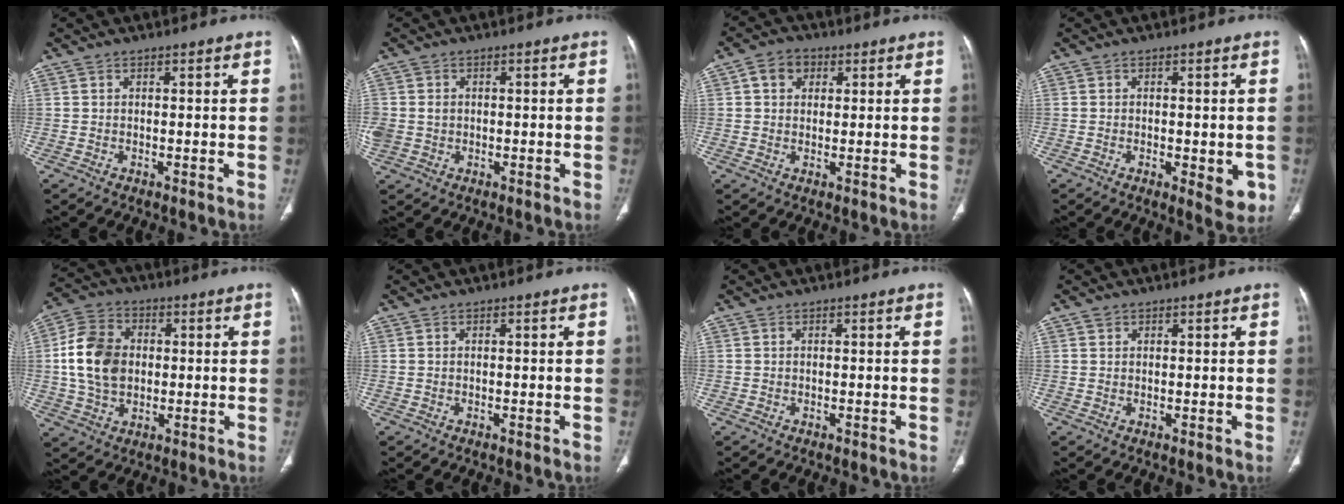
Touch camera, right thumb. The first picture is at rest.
{"total": 4.4, "force": [0.1, 3.8, 2.4], "torque": [-0.063, 0.008, 0.011]}
{"total": 4.8, "force": [1.6, 3.8, 2.4], "torque": [-0.023, 0.003, 0.023]}
{"total": 5.5, "force": [-1.4, 2.4, 4.8], "torque": [-0.045, -0.008, -0.014]}
{"total": 12.6, "force": [0.6, 9.4, 8.4], "torque": [-0.147, 0.013, 0.010]}
{"total": 0.0}
{"total": 0.0}
{"total": 0.8, "force": [0.4, 0.6, 0.2], "torque": [0.003, -0.002, 0.005]}